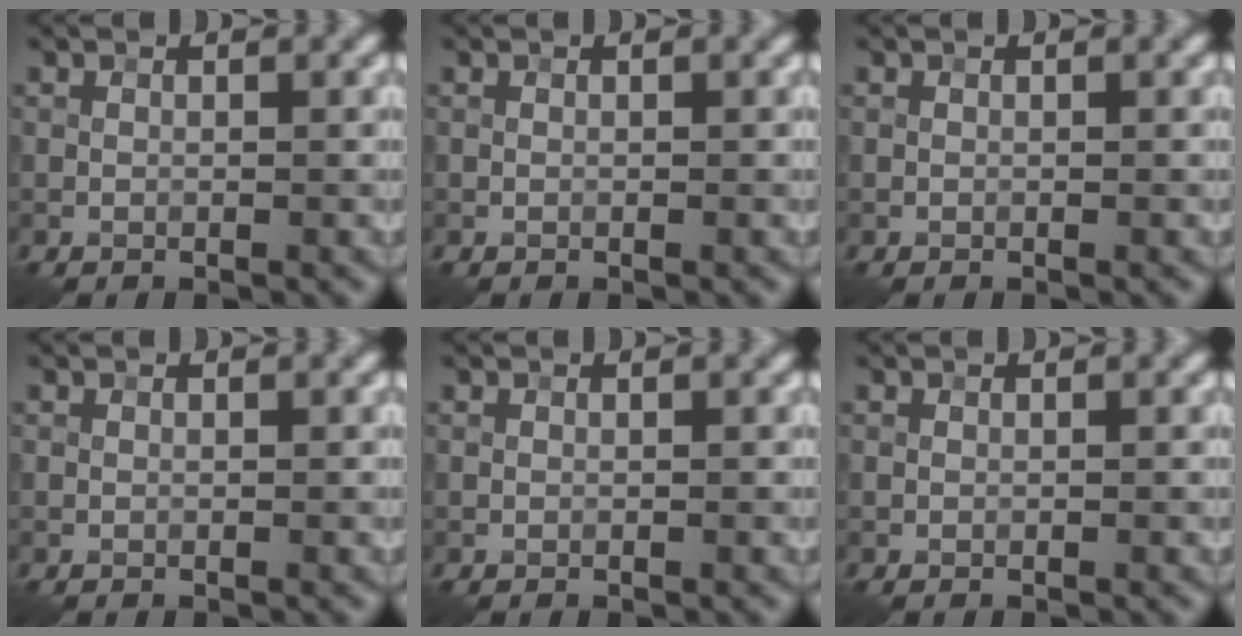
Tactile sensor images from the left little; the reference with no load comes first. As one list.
[{"total": 0.0}, {"total": 0.0}, {"total": 0.0}, {"total": 0.0}, {"total": 0.0}]